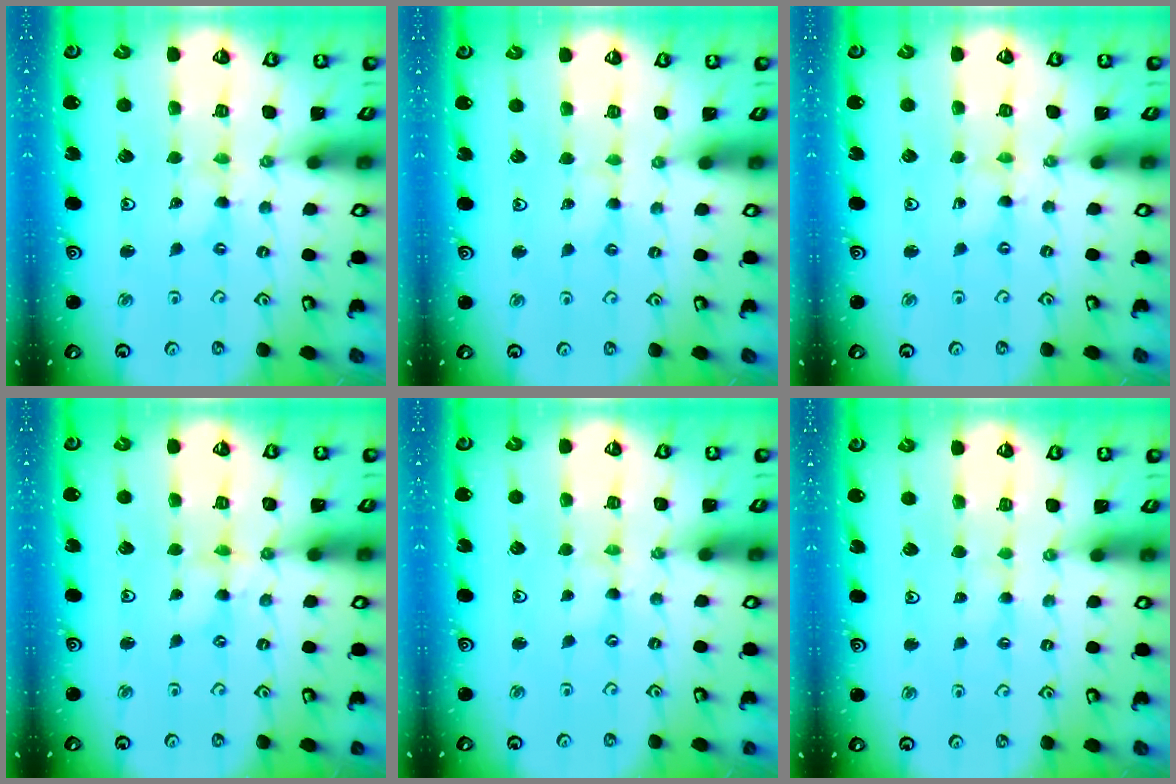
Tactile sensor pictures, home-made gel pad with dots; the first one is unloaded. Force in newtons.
{"total": 1.2, "press": 1.2, "slide": 0.2}
{"total": 0.8, "press": 0.8, "slide": 0.1}
{"total": 1.1, "press": 1.1, "slide": 0.1}
{"total": 1.0, "press": 1.0, "slide": 0.2}
{"total": 1.4, "press": 1.4, "slide": 0.3}